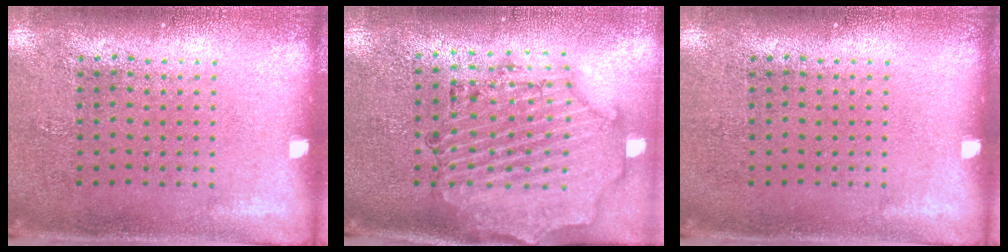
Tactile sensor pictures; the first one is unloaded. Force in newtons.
{"total": 1.8, "press": 1.8, "slide": 0.3}
{"total": 0.0}